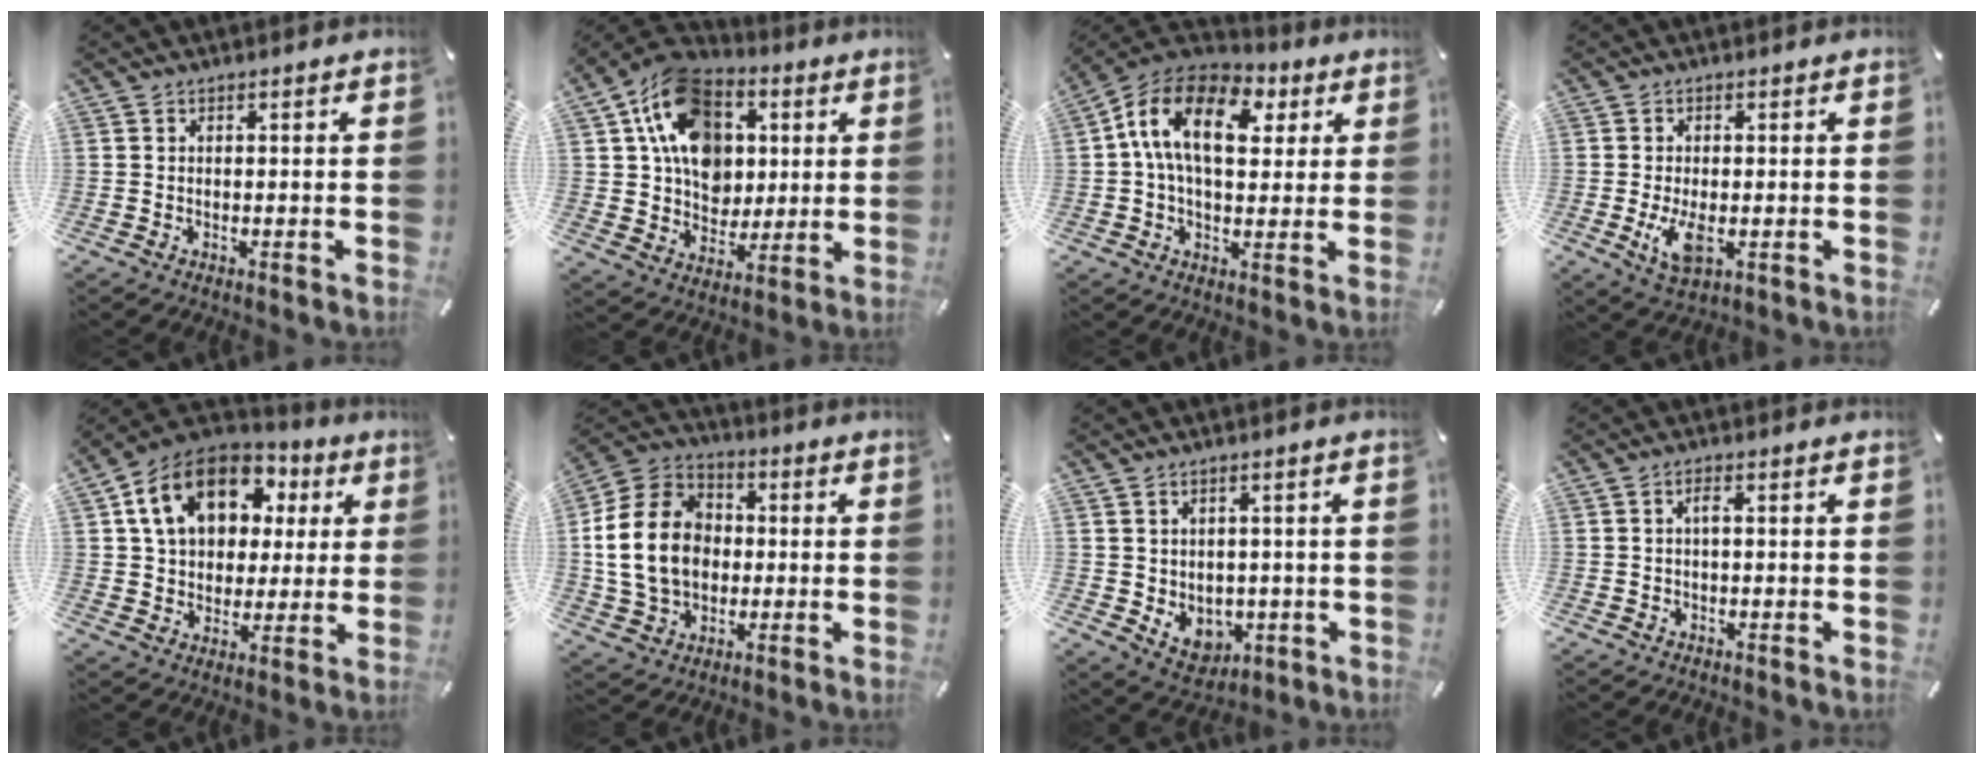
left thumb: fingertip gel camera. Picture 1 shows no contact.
{"total": 17.3, "force": [4.9, 14.1, 8.8], "torque": [-0.155, -0.012, 0.094]}
{"total": 15.6, "force": [3.6, 9.9, 11.5], "torque": [-0.220, 0.004, 0.063]}
{"total": 6.3, "force": [-1.0, 3.1, 5.4], "torque": [-0.115, -0.012, -0.019]}
{"total": 16.2, "force": [6.0, 12.4, 8.5], "torque": [-0.165, -0.002, 0.114]}
{"total": 16.9, "force": [-0.2, 13.6, 10.1], "torque": [-0.236, 0.013, -0.007]}
{"total": 6.0, "force": [-0.1, 5.5, 2.4], "torque": [-0.031, -0.003, 0.003]}
{"total": 1.6, "force": [0.0, 0.4, 1.6], "torque": [-0.033, 0.002, -0.002]}